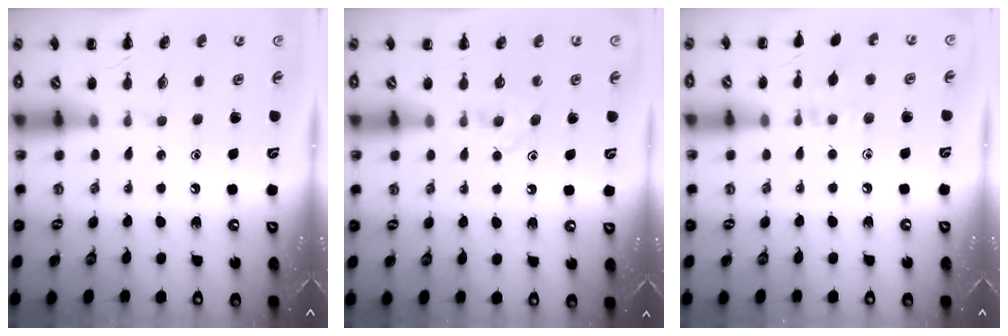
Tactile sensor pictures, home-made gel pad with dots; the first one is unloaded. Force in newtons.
{"total": 4.4, "press": 4.2, "slide": 1.2}
{"total": 5.9, "press": 5.6, "slide": 1.9}